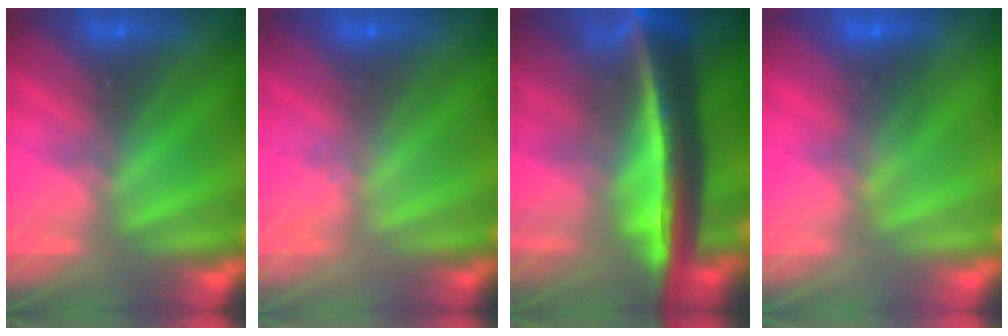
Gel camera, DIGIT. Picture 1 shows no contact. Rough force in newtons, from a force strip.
{"total": 1.7}
{"total": 5.6}
{"total": 1.6}